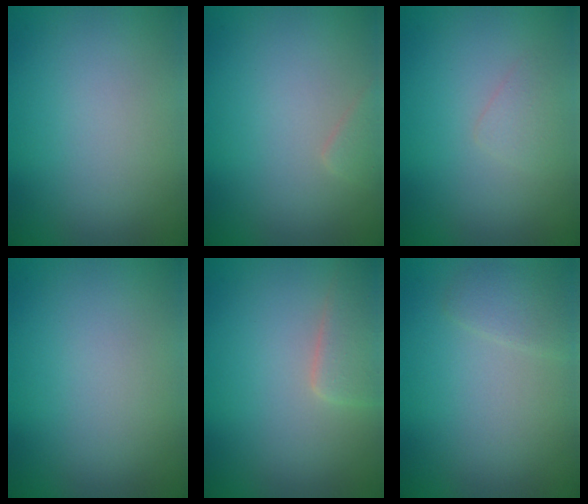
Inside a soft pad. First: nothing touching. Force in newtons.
{"total": 1.1, "press": 1.1, "slide": 0.1}
{"total": 1.1, "press": 1.1, "slide": 0.1}
{"total": 0.0}
{"total": 2.9, "press": 2.9, "slide": 0.3}
{"total": 1.6, "press": 1.6, "slide": 0.1}